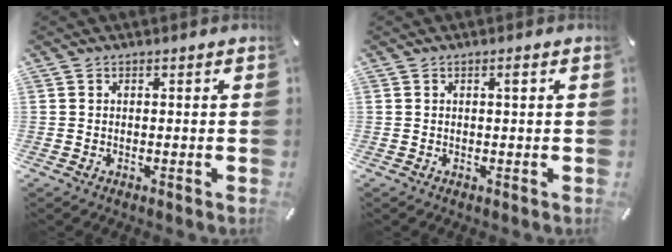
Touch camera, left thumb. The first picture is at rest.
{"total": 1.1, "force": [0.4, 0.1, 1.1], "torque": [-0.022, 0.002, 0.006]}